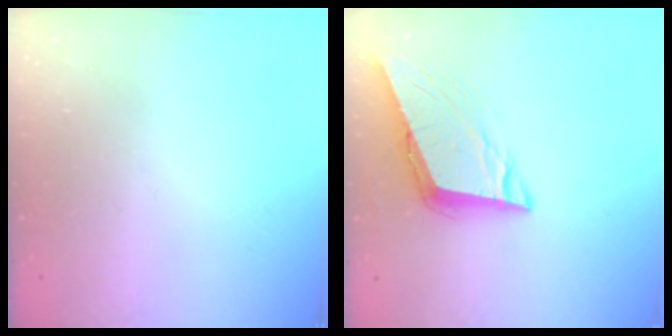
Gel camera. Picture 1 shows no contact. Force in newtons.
{"total": 9.6, "press": 9.4, "slide": 2.1}